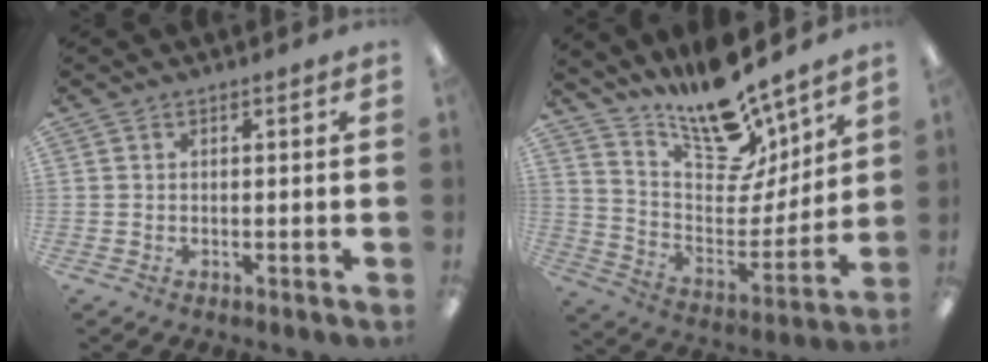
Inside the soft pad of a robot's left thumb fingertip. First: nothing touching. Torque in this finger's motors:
{"motor_torque": [0.93, 0.60, 1.11, -1.65, 0.22]}